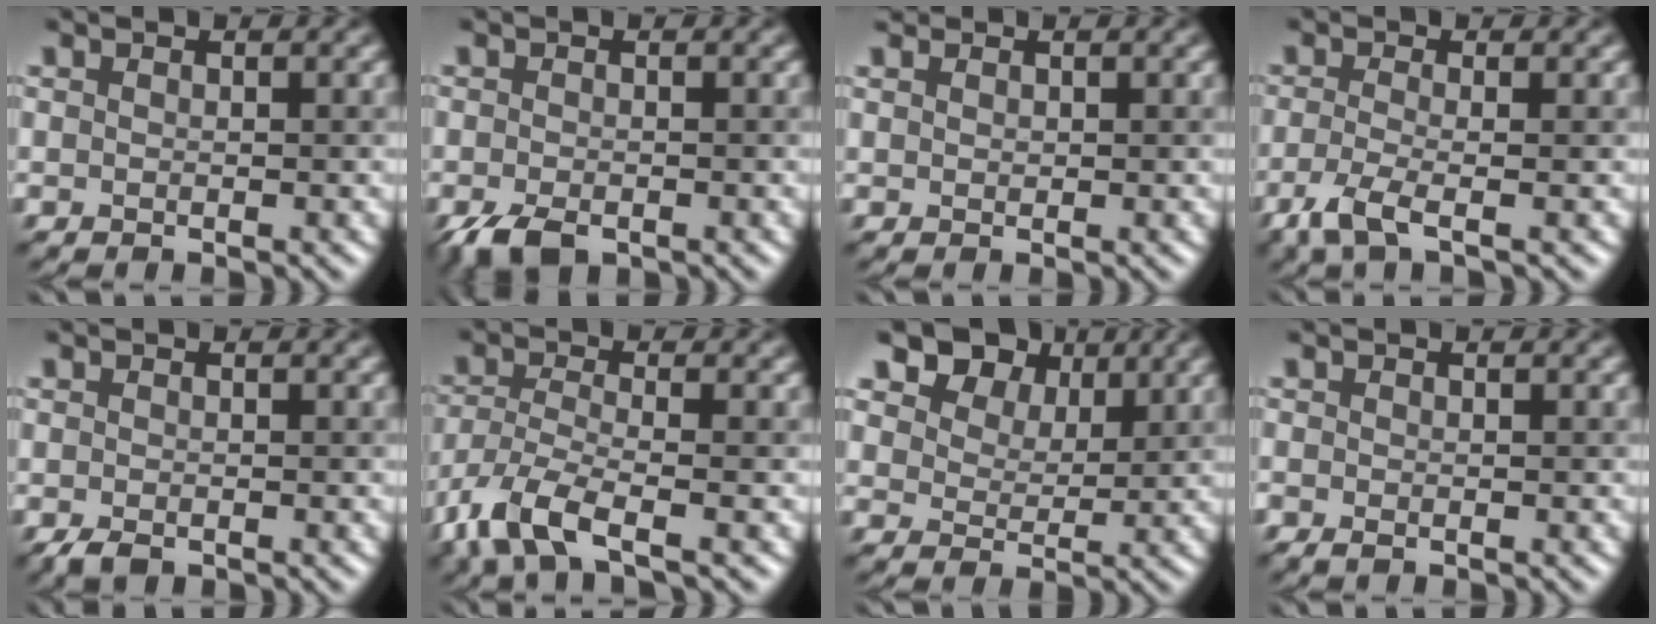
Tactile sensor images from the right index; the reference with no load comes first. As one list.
[{"total": 3.3, "force": [-2.1, 1.6, 2.0], "torque": [-0.041, -0.005, -0.042]}, {"total": 0.7, "force": [0.4, 0.5, 0.1], "torque": [-0.002, -0.001, 0.005]}, {"total": 3.4, "force": [-1.9, 0.8, 2.6], "torque": [-0.062, -0.009, -0.049]}, {"total": 1.5, "force": [-1.0, 0.7, 0.9], "torque": [-0.020, -0.002, -0.021]}, {"total": 6.3, "force": [-3.8, 1.9, 4.6], "torque": [-0.111, -0.013, -0.087]}, {"total": 6.9, "force": [4.8, 4.0, 2.8], "torque": [-0.061, -0.008, 0.090]}, {"total": 0.8, "force": [-0.5, 0.3, 0.5], "torque": [-0.016, -0.003, -0.011]}]